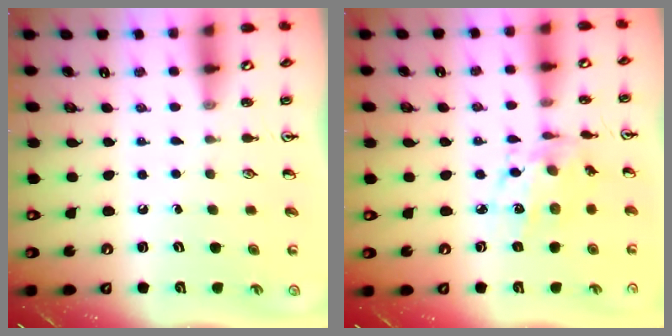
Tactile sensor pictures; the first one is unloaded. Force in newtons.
{"total": 9.2, "press": 9.2, "slide": 0.7}